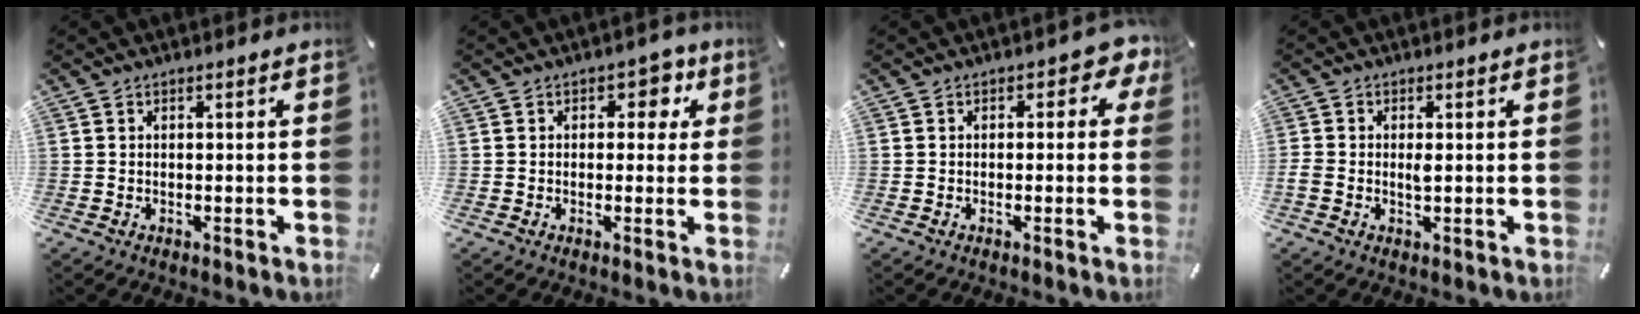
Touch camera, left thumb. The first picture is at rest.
{"total": 4.4, "force": [1.3, 3.3, 2.6], "torque": [-0.019, -0.003, 0.012]}
{"total": 3.3, "force": [0.2, 2.2, 2.5], "torque": [-0.035, 0.007, -0.001]}
{"total": 1.9, "force": [0.0, 1.0, 1.6], "torque": [-0.024, -0.002, -0.003]}